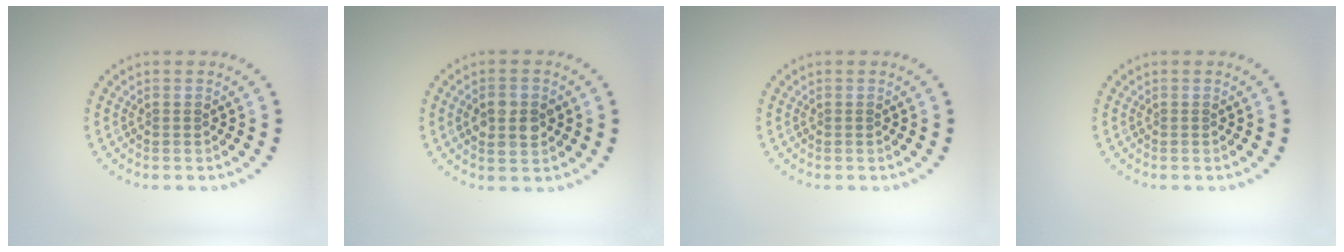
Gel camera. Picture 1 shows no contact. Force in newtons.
{"total": 3.7, "press": 3.7, "slide": 0.1}
{"total": 0.0}
{"total": 0.0}